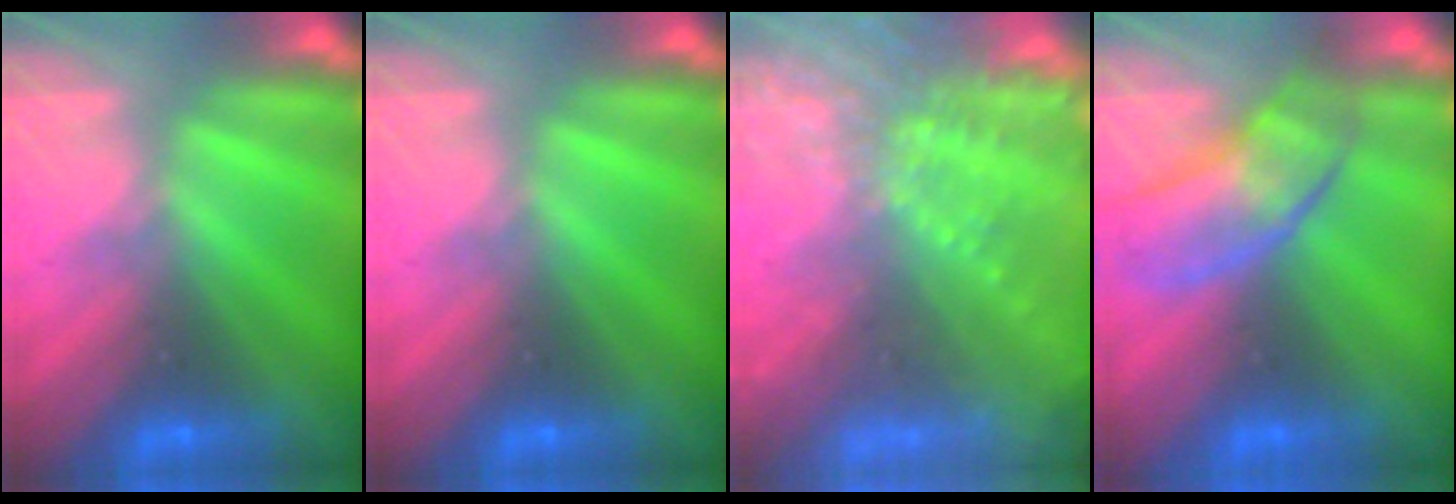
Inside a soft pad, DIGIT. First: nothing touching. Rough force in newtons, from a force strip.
{"total": 0.0}
{"total": 6.9}
{"total": 2.8}